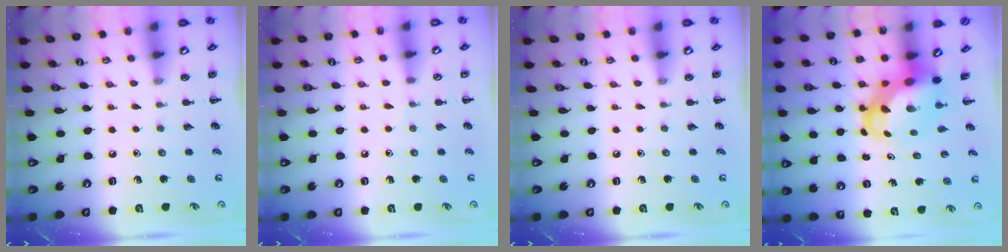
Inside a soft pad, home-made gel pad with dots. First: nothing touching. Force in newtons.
{"total": 3.0, "press": 2.8, "slide": 1.0}
{"total": 0.0}
{"total": 5.7, "press": 5.5, "slide": 1.5}